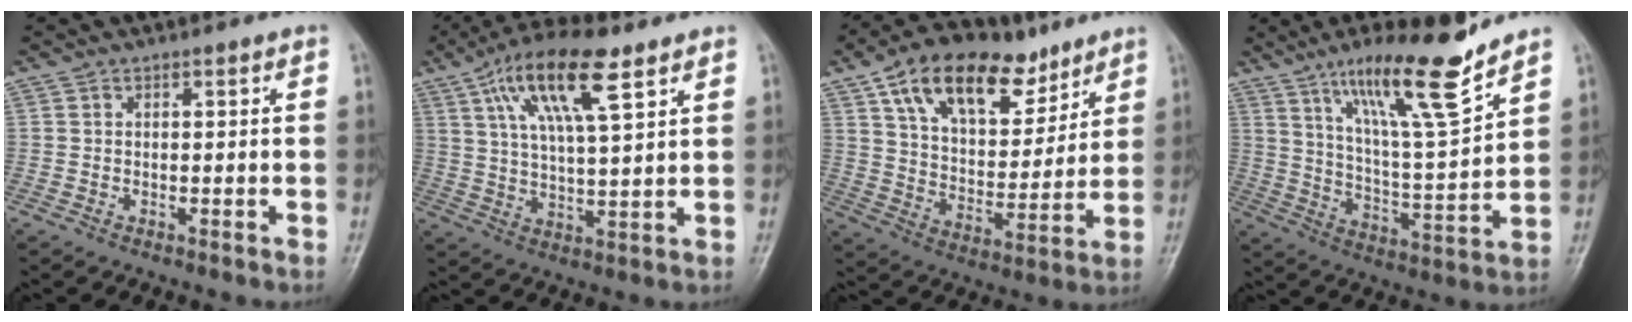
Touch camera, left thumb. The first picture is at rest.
{"total": 14.5, "force": [7.2, 4.4, 11.7], "torque": [-0.204, -0.011, 0.129]}
{"total": 20.0, "force": [11.8, 10.9, 11.9], "torque": [-0.153, -0.034, 0.203]}
{"total": 16.1, "force": [11.3, 2.1, 11.2], "torque": [-0.180, -0.069, 0.200]}